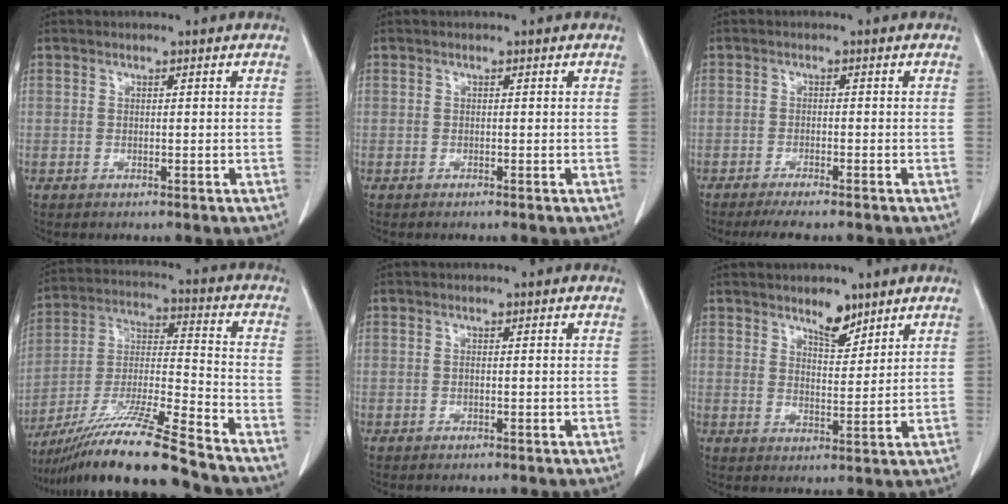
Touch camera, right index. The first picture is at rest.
{"total": 0.0}
{"total": 4.7, "force": [-4.0, 0.2, 2.5], "torque": [-0.033, -0.009, -0.063]}
{"total": 18.6, "force": [-15.2, -0.5, 10.8], "torque": [-0.223, -0.032, -0.278]}
{"total": 0.6, "force": [-0.1, -0.1, 0.6], "torque": [-0.012, -0.001, 0.001]}
{"total": 4.4, "force": [3.4, 1.6, 2.2], "torque": [-0.037, -0.006, 0.058]}